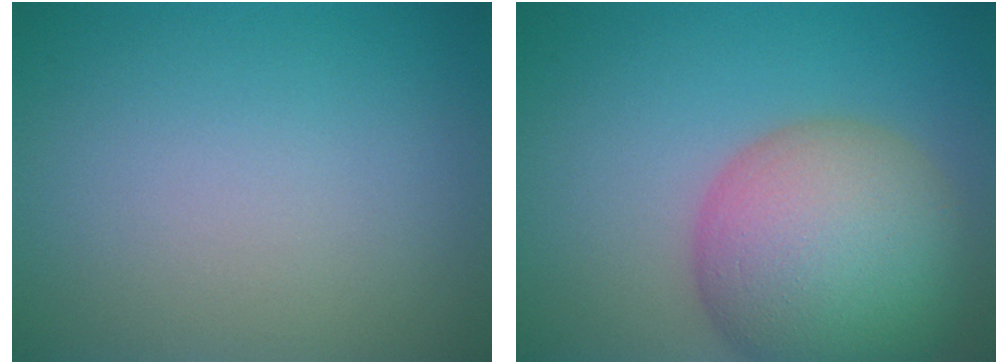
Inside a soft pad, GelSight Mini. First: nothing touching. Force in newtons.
{"total": 11.1, "press": 11.1, "slide": 0.7}